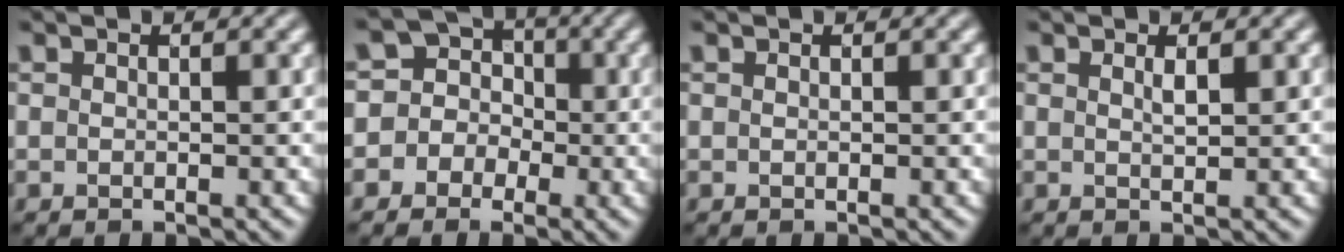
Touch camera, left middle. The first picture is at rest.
{"total": 5.7, "force": [-1.1, 5.5, 0.7], "torque": [0.005, 0.034, -0.062]}
{"total": 0.0}
{"total": 0.9, "force": [0.5, 0.2, 0.7], "torque": [-0.015, -0.001, 0.009]}